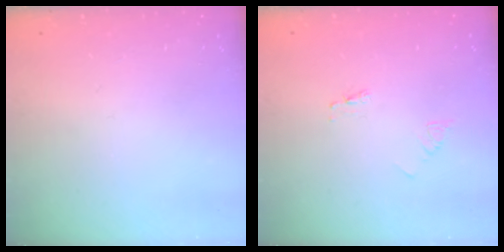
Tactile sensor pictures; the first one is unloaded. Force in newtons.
{"total": 2.1, "press": 2.1, "slide": 0.1}